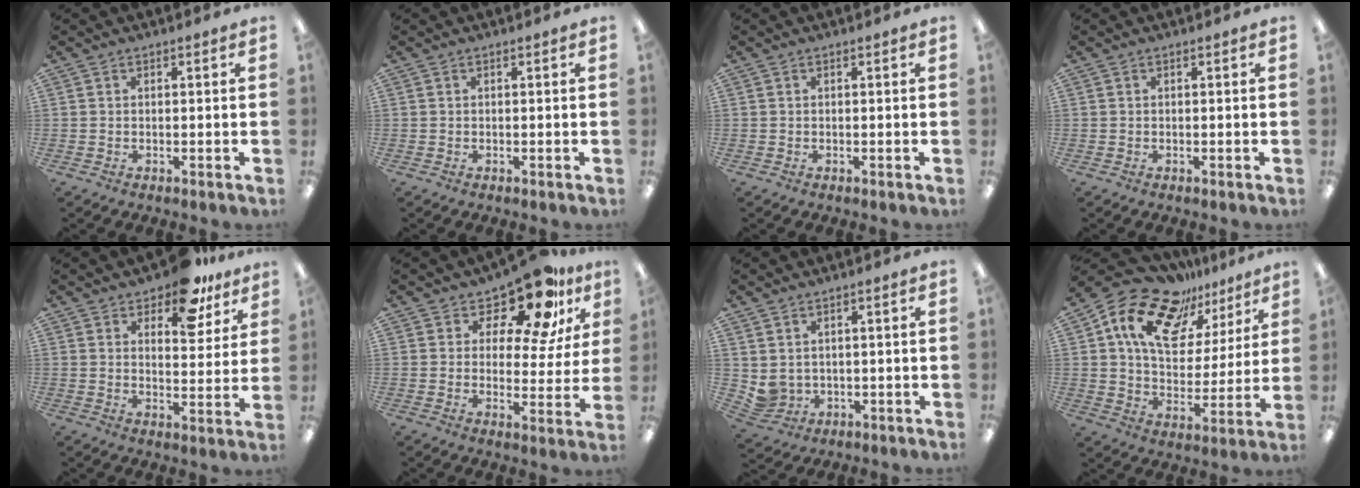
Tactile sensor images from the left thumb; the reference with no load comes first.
{"total": 0.0}
{"total": 0.0}
{"total": 0.0}
{"total": 11.2, "force": [8.7, 4.8, 5.2], "torque": [-0.074, -0.051, 0.155]}
{"total": 13.6, "force": [10.6, 5.4, 6.5], "torque": [-0.105, -0.079, 0.185]}
{"total": 3.5, "force": [1.6, 3.0, 0.8], "torque": [-0.031, -0.009, 0.031]}
{"total": 17.4, "force": [11.6, 9.9, 8.4], "torque": [-0.162, -0.065, 0.207]}